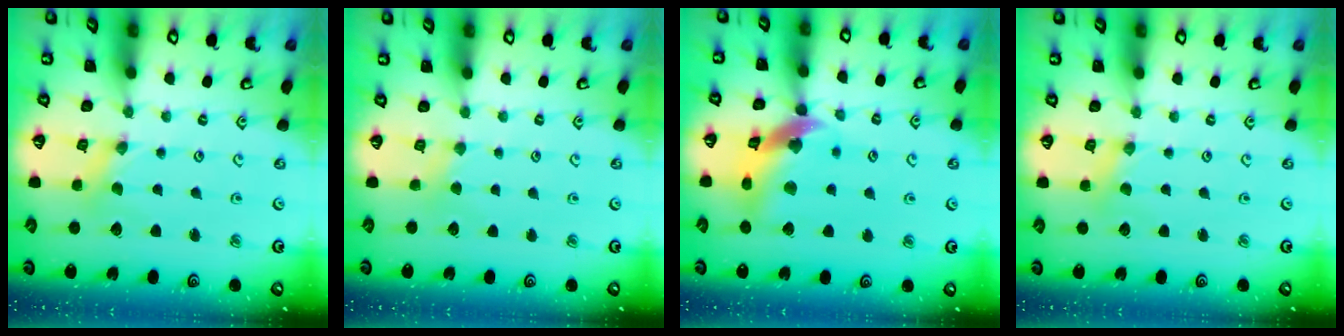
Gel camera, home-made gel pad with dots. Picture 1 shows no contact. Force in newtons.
{"total": 2.3, "press": 2.3, "slide": 0.3}
{"total": 12.8, "press": 12.7, "slide": 1.8}
{"total": 2.7, "press": 2.6, "slide": 0.5}